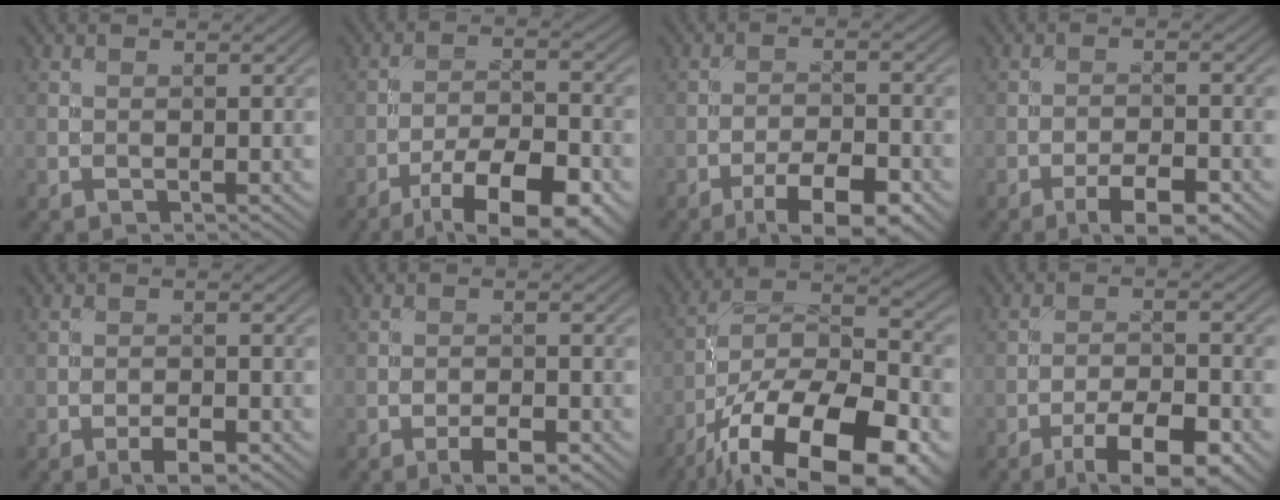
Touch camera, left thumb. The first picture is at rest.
{"total": 13.2, "force": [-8.3, 4.6, 9.2], "torque": [-0.153, -0.018, -0.127]}
{"total": 8.5, "force": [-5.4, 2.7, 6.0], "torque": [-0.094, 0.003, -0.088]}
{"total": 5.7, "force": [-3.6, 1.7, 4.1], "torque": [-0.066, 0.006, -0.058]}
{"total": 3.3, "force": [-2.0, 1.0, 2.4], "torque": [-0.038, 0.003, -0.036]}
{"total": 3.9, "force": [-2.5, 1.2, 2.8], "torque": [-0.045, 0.004, -0.040]}
{"total": 20.2, "force": [-12.7, 7.9, 13.5], "torque": [-0.217, -0.039, -0.196]}
{"total": 9.5, "force": [-6.0, 3.2, 6.7], "torque": [-0.108, 0.000, -0.097]}